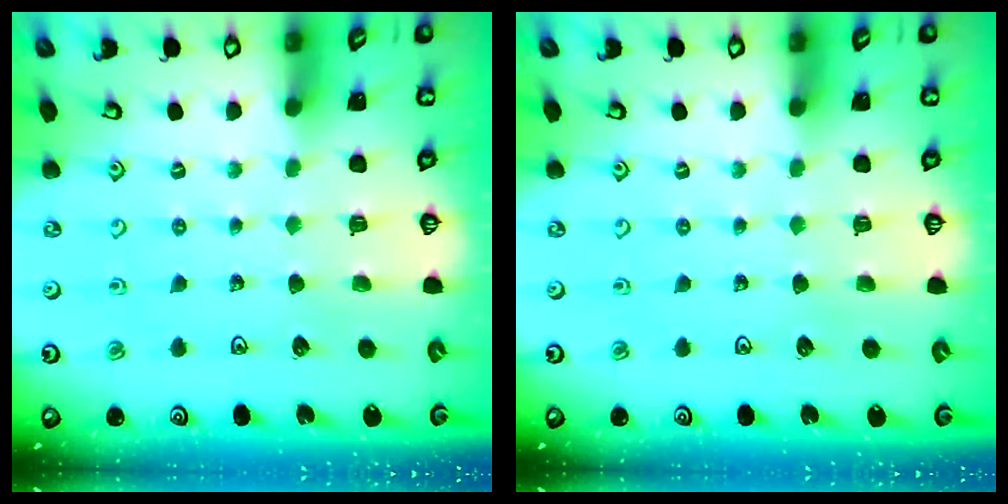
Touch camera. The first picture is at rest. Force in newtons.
{"total": 0.0}